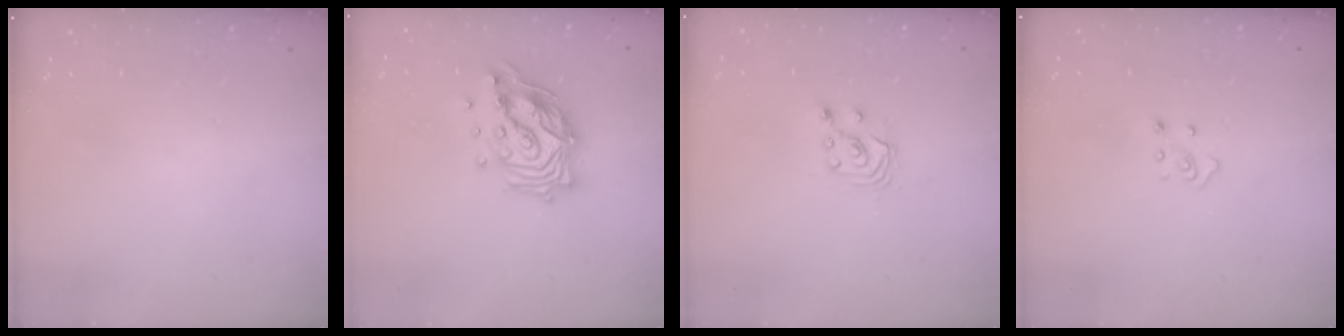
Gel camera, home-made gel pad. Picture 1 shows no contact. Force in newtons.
{"total": 15.2, "press": 15.2, "slide": 1.1}
{"total": 2.9, "press": 2.9, "slide": 0.2}
{"total": 2.5, "press": 2.4, "slide": 0.3}